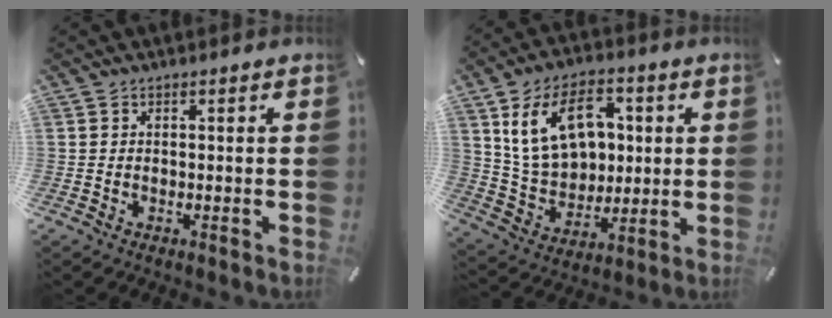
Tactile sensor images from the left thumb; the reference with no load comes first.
{"total": 16.4, "force": [4.9, 12.0, 10.1], "torque": [-0.189, 0.001, 0.093]}